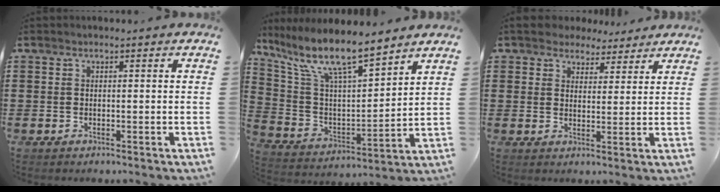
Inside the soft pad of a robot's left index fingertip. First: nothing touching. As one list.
[{"total": 10.4, "force": [8.3, 2.1, 6.0], "torque": [-0.151, -0.047, 0.140]}, {"total": 4.1, "force": [3.5, 2.0, 0.1], "torque": [-0.019, -0.002, 0.067]}]